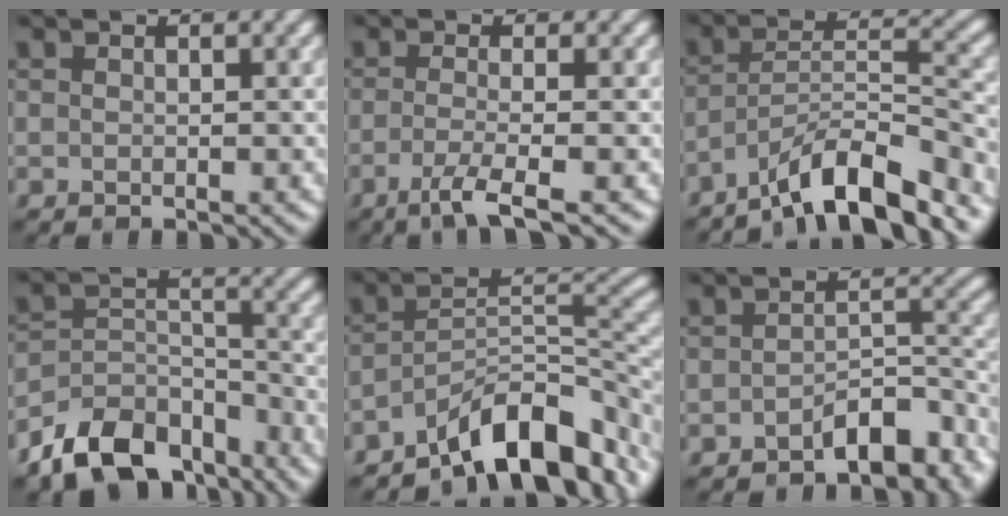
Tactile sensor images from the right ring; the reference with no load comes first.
{"total": 3.7, "force": [-1.7, 0.8, 3.1], "torque": [-0.050, -0.006, -0.046]}
{"total": 8.6, "force": [-6.5, 1.9, 5.3], "torque": [-0.081, 0.007, -0.119]}
{"total": 9.0, "force": [-6.8, 4.7, 3.6], "torque": [-0.058, -0.003, -0.125]}
{"total": 10.1, "force": [-6.8, 3.6, 6.5], "torque": [-0.084, 0.006, -0.122]}
{"total": 5.5, "force": [-3.8, 2.4, 3.3], "torque": [-0.036, 0.006, -0.062]}